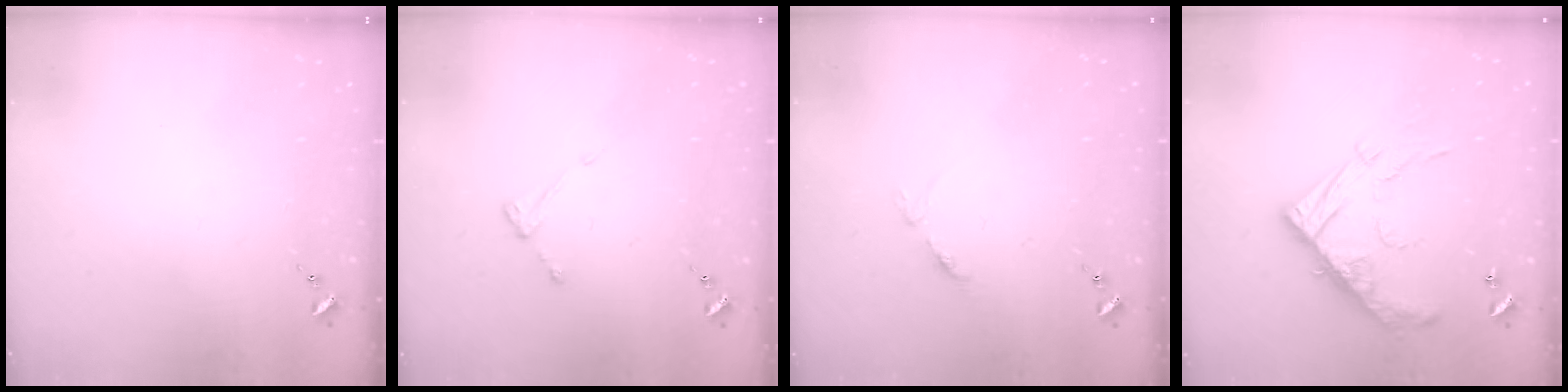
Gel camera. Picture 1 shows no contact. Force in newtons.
{"total": 3.8, "press": 3.8, "slide": 0.3}
{"total": 3.2, "press": 3.2, "slide": 0.4}
{"total": 17.6, "press": 17.6, "slide": 1.2}